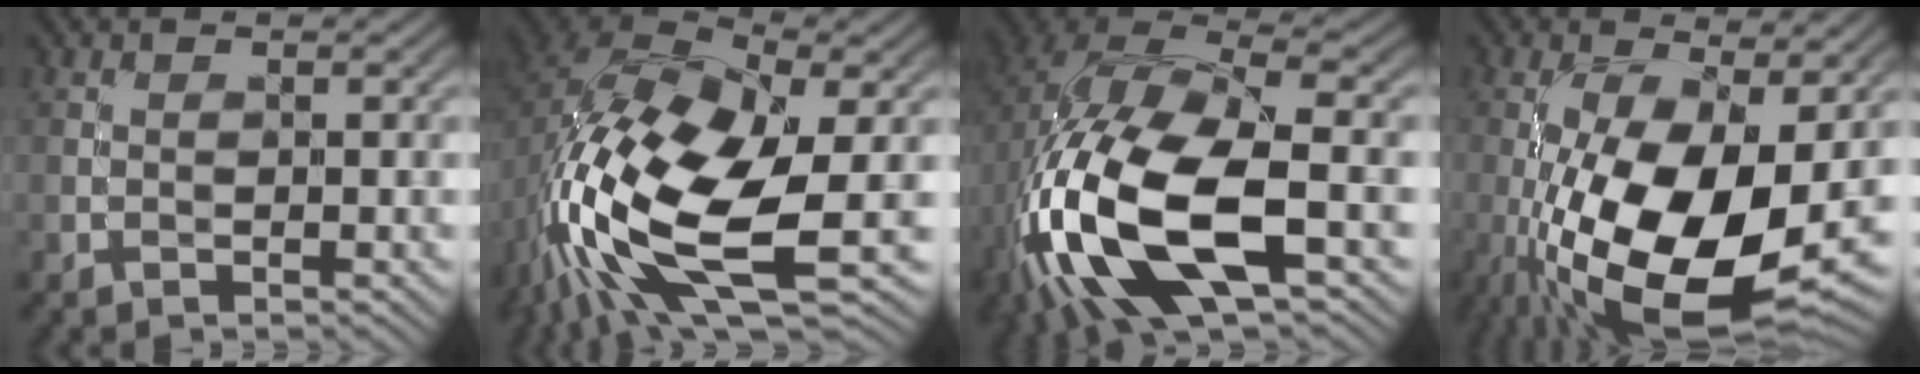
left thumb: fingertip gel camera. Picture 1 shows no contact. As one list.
[{"total": 16.1, "force": [-4.7, 8.1, 13.1], "torque": [-0.274, -0.029, -0.083]}, {"total": 16.9, "force": [-4.8, 7.9, 14.2], "torque": [-0.329, -0.030, -0.078]}, {"total": 16.3, "force": [-4.0, 6.4, 14.5], "torque": [-0.281, -0.032, -0.065]}]